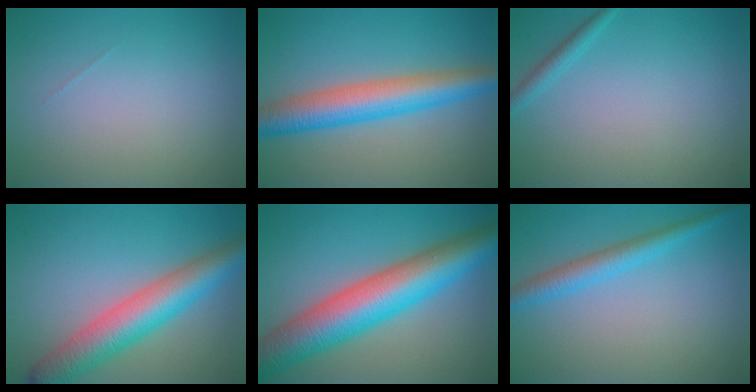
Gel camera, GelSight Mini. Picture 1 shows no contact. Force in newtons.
{"total": 6.6, "press": 6.6, "slide": 0.1}
{"total": 1.3, "press": 1.3, "slide": 0.1}
{"total": 7.3, "press": 7.3, "slide": 0.2}
{"total": 10.8, "press": 10.8, "slide": 0.3}
{"total": 3.0, "press": 3.0, "slide": 0.1}